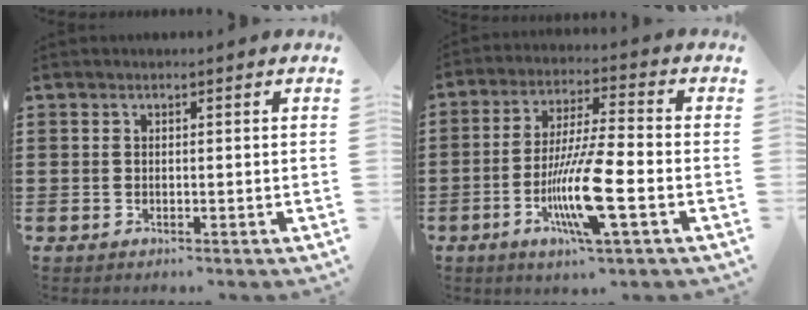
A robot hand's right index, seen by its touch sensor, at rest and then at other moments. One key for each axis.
{"total": 12.0, "fx": -4.0, "fy": 1.8, "fz": 11.2, "tx": -0.228, "ty": -0.015, "tz": -0.079}